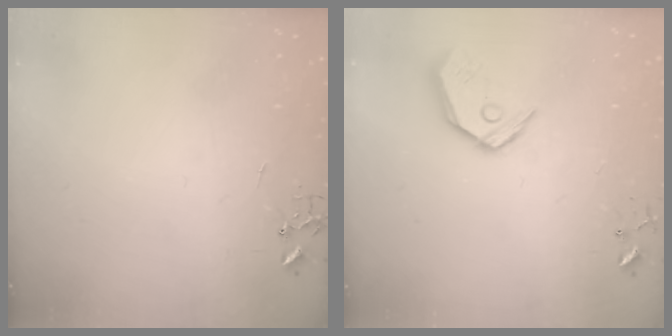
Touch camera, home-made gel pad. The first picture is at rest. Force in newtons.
{"total": 12.4, "press": 12.2, "slide": 1.9}